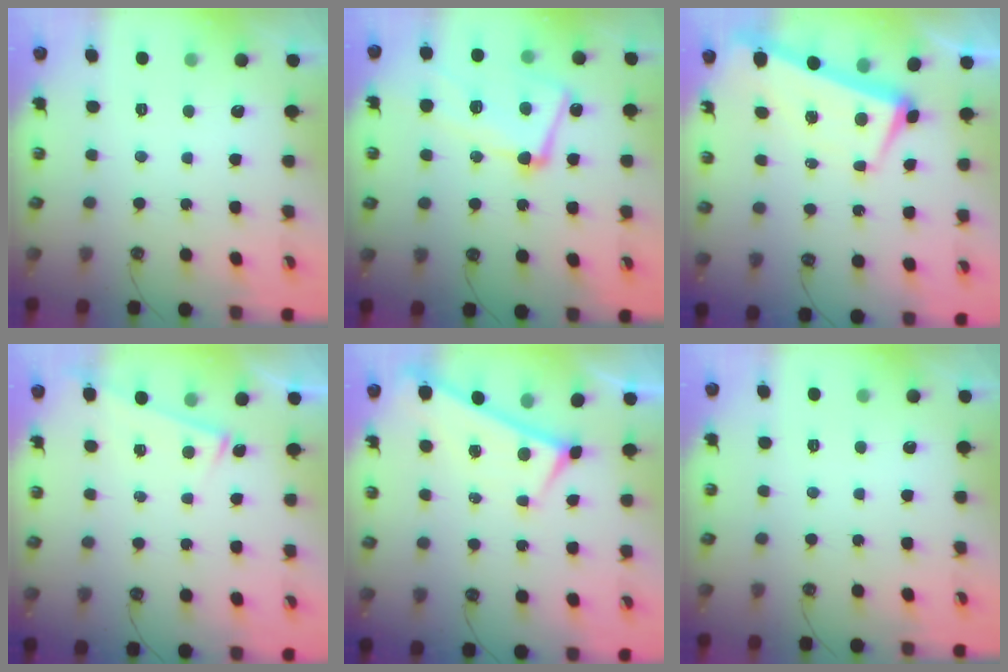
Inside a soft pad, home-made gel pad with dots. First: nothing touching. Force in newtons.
{"total": 10.3, "press": 10.1, "slide": 1.8}
{"total": 3.0, "press": 2.1, "slide": 2.0}
{"total": 4.4, "press": 4.4, "slide": 0.1}
{"total": 0.0}
{"total": 0.0}